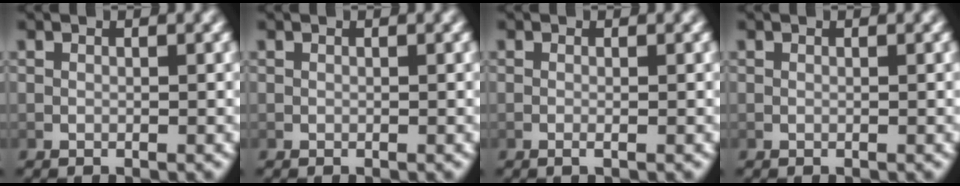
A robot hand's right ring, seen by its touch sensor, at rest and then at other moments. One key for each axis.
{"total": 0.0}
{"total": 0.8, "fx": -0.3, "fy": -0.1, "fz": 0.7, "tx": -0.015, "ty": -0.002, "tz": -0.006}
{"total": 0.0}